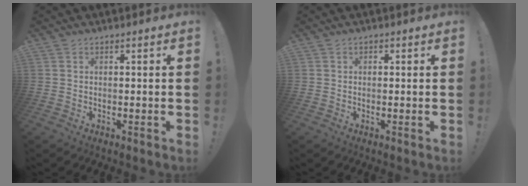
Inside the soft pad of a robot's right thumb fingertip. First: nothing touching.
{"total": 0.6, "force": [-0.2, 0.5, 0.2], "torque": [0.003, -0.002, -0.005]}